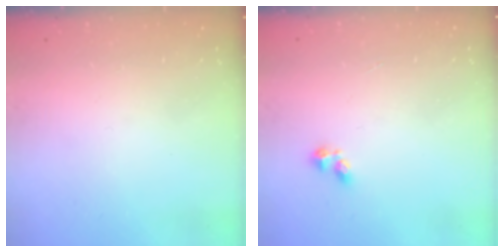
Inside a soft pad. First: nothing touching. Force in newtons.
{"total": 2.2, "press": 2.1, "slide": 0.7}